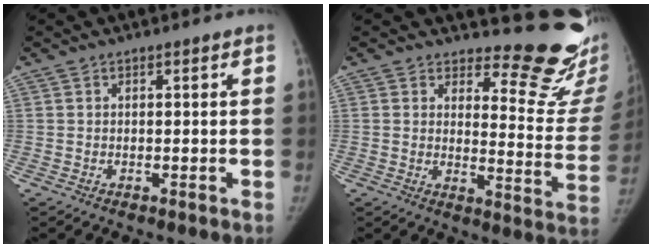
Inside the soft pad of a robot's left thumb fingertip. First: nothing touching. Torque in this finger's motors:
{"motor_torque": [2.22, 0.84, 0.69, -0.81, 0.03]}